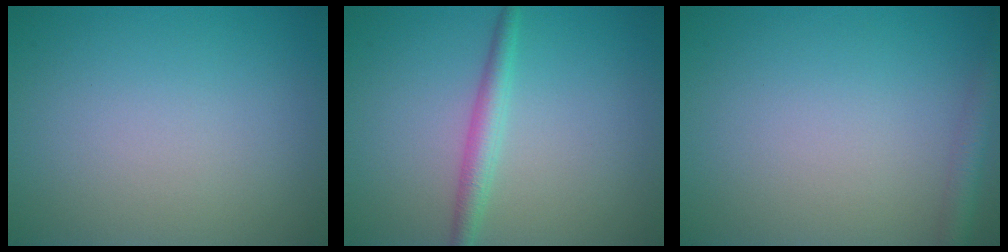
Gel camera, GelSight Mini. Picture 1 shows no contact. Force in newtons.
{"total": 2.2, "press": 2.2, "slide": 0.1}
{"total": 2.1, "press": 2.1, "slide": 0.1}